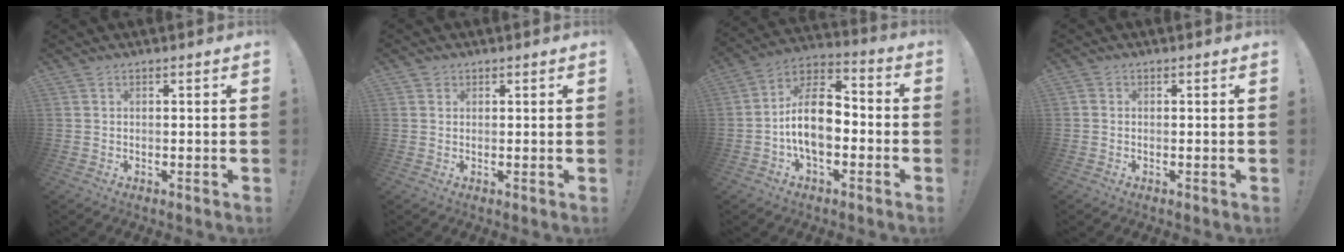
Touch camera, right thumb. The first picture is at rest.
{"total": 1.3, "force": [0.8, 1.0, 0.1], "torque": [0.000, -0.002, 0.015]}
{"total": 15.2, "force": [-2.9, 8.8, 12.1], "torque": [-0.222, 0.025, -0.047]}
{"total": 0.5, "force": [-0.2, 0.4, 0.2], "torque": [-0.003, 0.001, -0.003]}